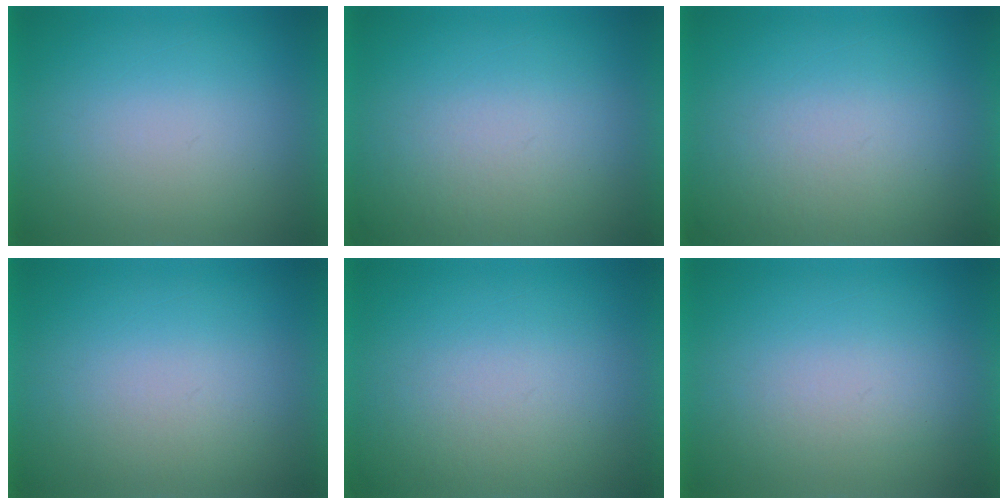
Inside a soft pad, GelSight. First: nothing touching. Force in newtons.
{"total": 2.2}
{"total": 2.2}
{"total": 1.0}
{"total": 2.2}
{"total": 1.4}